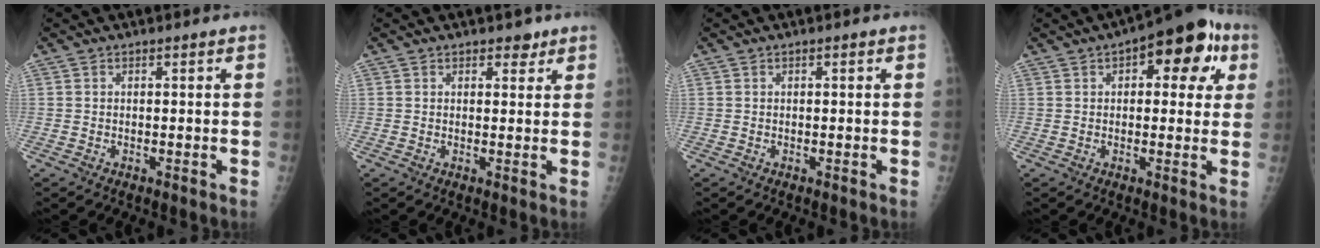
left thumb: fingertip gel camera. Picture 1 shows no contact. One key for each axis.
{"total": 2.1, "fx": 1.5, "fy": 1.3, "fz": 0.7, "tx": 0.009, "ty": -0.008, "tz": 0.018}
{"total": 0.0}
{"total": 13.4, "fx": 5.0, "fy": 6.6, "fz": 10.5, "tx": -0.085, "ty": 0.015, "tz": 0.053}